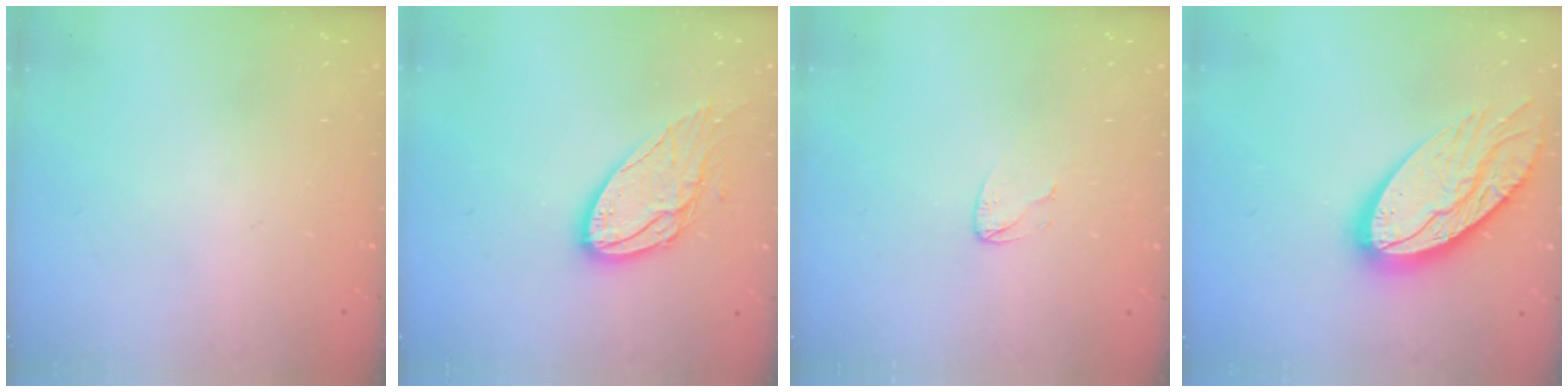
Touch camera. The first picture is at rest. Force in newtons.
{"total": 12.4, "press": 12.3, "slide": 0.9}
{"total": 3.6, "press": 3.6, "slide": 0.3}
{"total": 20.1, "press": 20.0, "slide": 1.6}